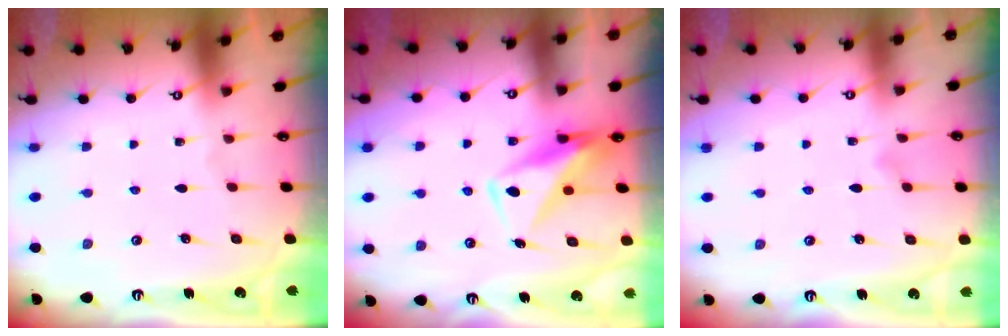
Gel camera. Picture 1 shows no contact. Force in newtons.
{"total": 10.2, "press": 10.1, "slide": 1.0}
{"total": 6.2, "press": 6.2, "slide": 0.3}